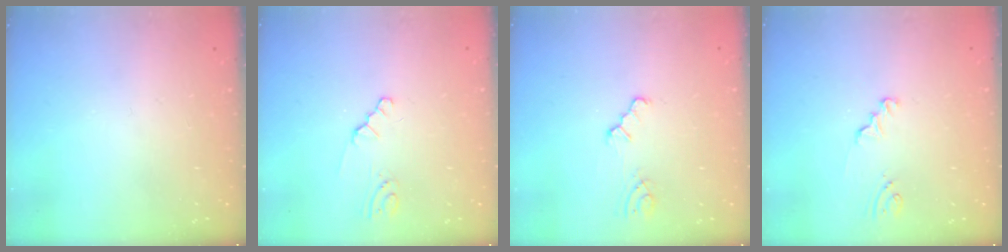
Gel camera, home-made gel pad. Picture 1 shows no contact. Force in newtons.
{"total": 0.9, "press": 0.8, "slide": 0.2}
{"total": 1.2, "press": 1.2, "slide": 0.3}
{"total": 1.5, "press": 1.5, "slide": 0.2}